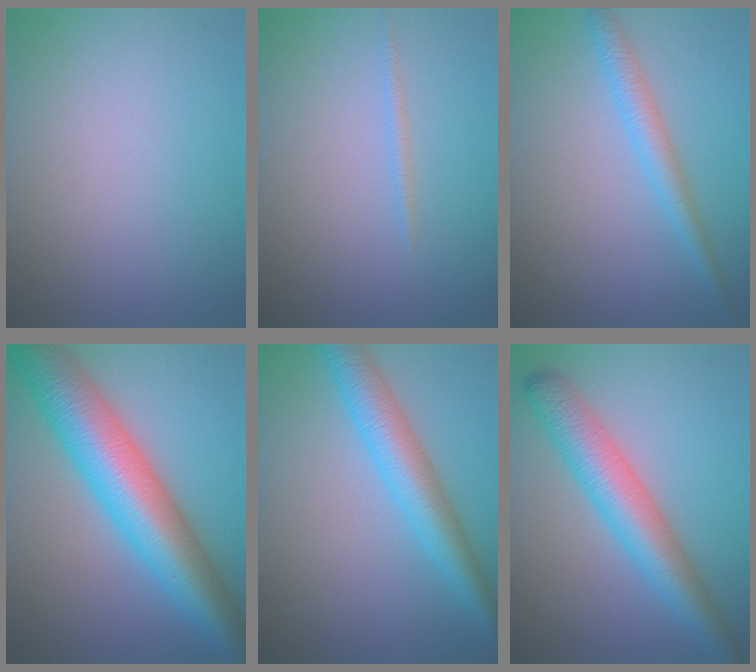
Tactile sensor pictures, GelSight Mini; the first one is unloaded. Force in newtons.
{"total": 0.7, "press": 0.7, "slide": 0.1}
{"total": 2.6, "press": 2.6, "slide": 0.2}
{"total": 11.4, "press": 11.4, "slide": 0.4}
{"total": 5.4, "press": 5.4, "slide": 0.1}
{"total": 6.3, "press": 6.3, "slide": 0.1}